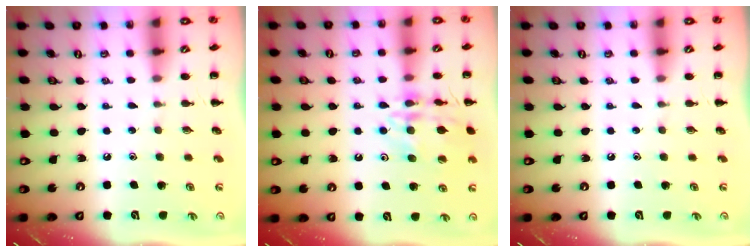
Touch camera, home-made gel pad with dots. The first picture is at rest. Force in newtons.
{"total": 14.5, "press": 14.4, "slide": 1.4}
{"total": 0.0}